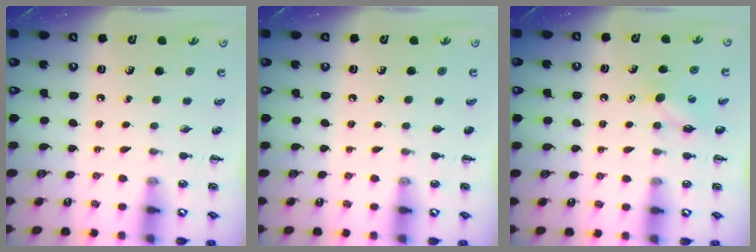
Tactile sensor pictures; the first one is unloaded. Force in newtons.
{"total": 0.0}
{"total": 6.4, "press": 6.2, "slide": 1.5}